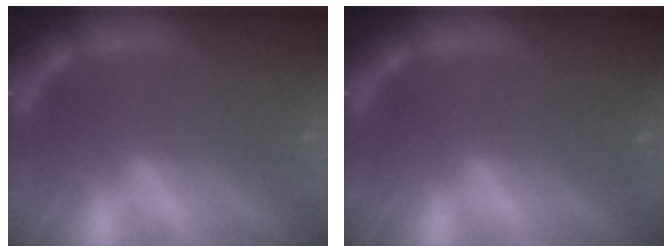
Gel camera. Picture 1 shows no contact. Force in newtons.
{"total": 1.5}